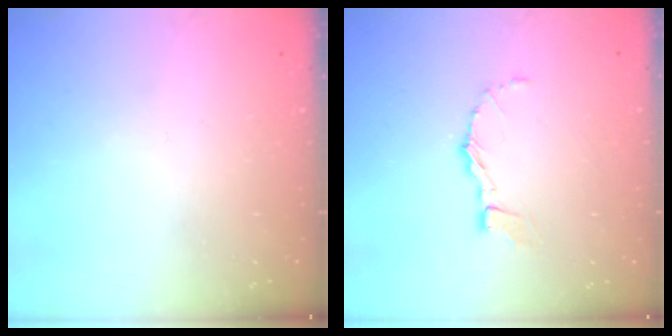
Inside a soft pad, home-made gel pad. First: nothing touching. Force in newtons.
{"total": 3.9, "press": 3.9, "slide": 0.2}